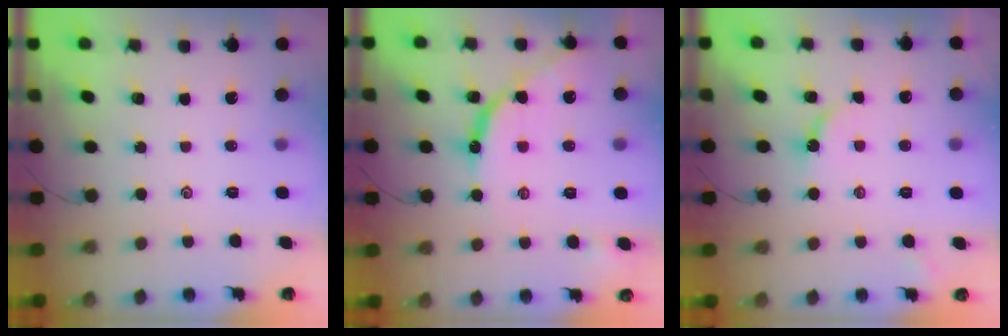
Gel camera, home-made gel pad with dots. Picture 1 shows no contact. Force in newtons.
{"total": 10.7, "press": 10.6, "slide": 1.1}
{"total": 4.1, "press": 4.1, "slide": 0.4}